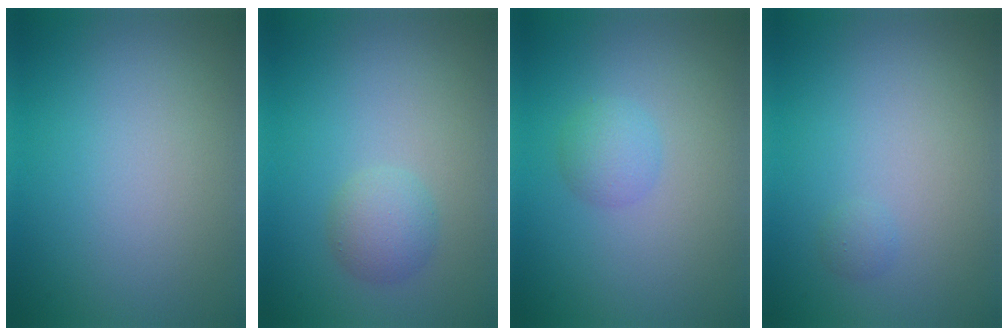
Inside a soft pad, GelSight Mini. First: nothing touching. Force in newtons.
{"total": 2.2, "press": 2.2, "slide": 0.2}
{"total": 1.8, "press": 1.8, "slide": 0.0}
{"total": 0.6, "press": 0.6, "slide": 0.0}